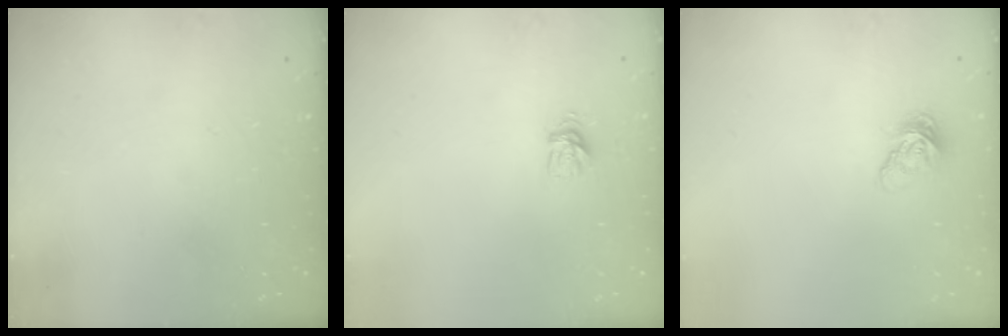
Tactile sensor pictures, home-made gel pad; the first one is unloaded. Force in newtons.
{"total": 5.2, "press": 5.2, "slide": 0.7}
{"total": 7.4, "press": 7.4, "slide": 0.1}